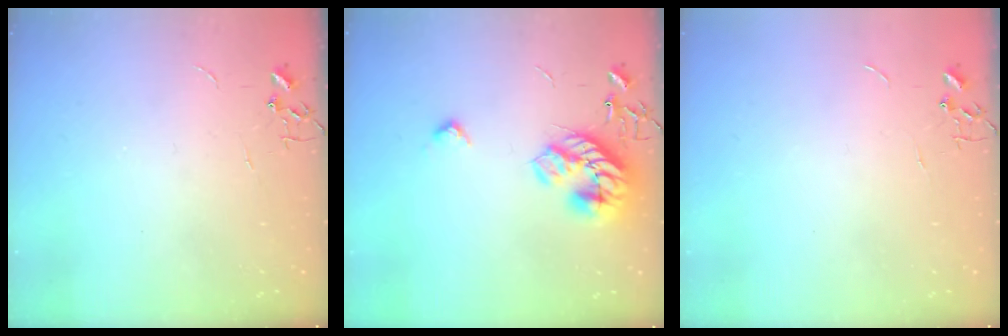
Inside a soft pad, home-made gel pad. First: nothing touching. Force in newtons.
{"total": 16.7, "press": 16.7, "slide": 0.6}
{"total": 0.0}